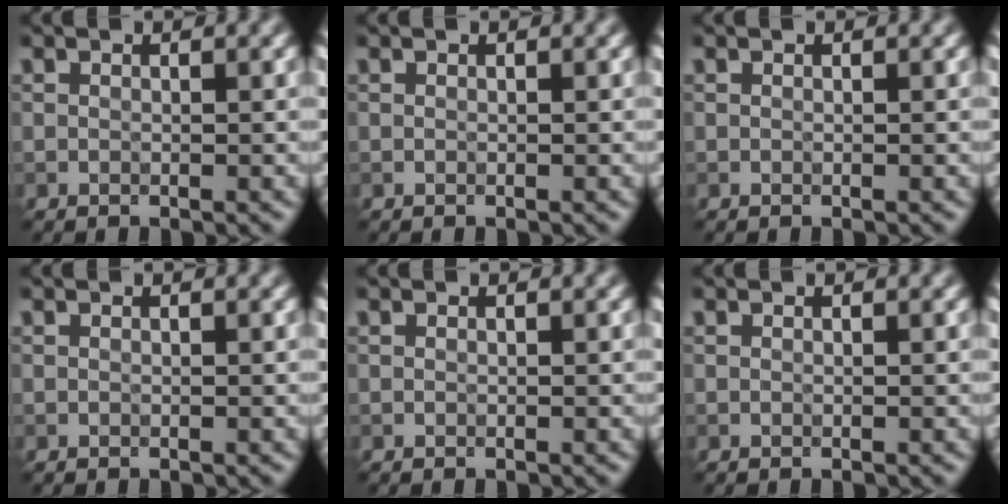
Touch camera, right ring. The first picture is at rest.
{"total": 0.0}
{"total": 0.0}
{"total": 0.0}
{"total": 0.0}
{"total": 0.0}